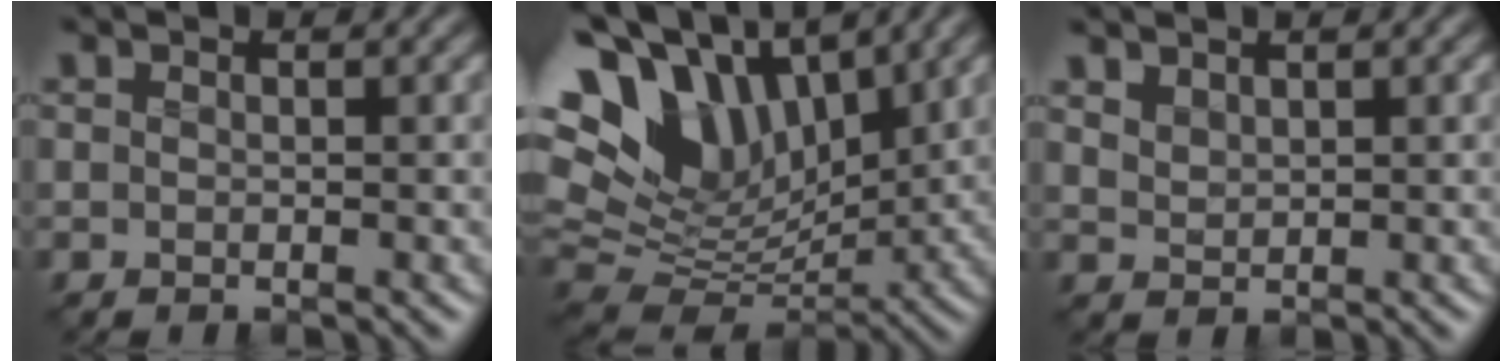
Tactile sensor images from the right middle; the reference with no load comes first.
{"total": 13.6, "force": [6.0, 8.3, 8.9], "torque": [-0.192, 0.015, 0.119]}
{"total": 1.6, "force": [1.3, 0.6, 0.6], "torque": [-0.021, 0.000, 0.032]}